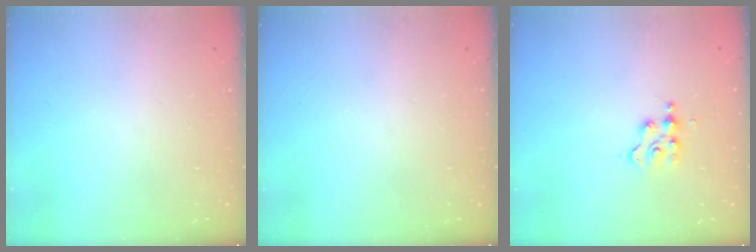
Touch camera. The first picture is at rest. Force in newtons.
{"total": 0.0}
{"total": 2.6, "press": 2.6, "slide": 0.3}